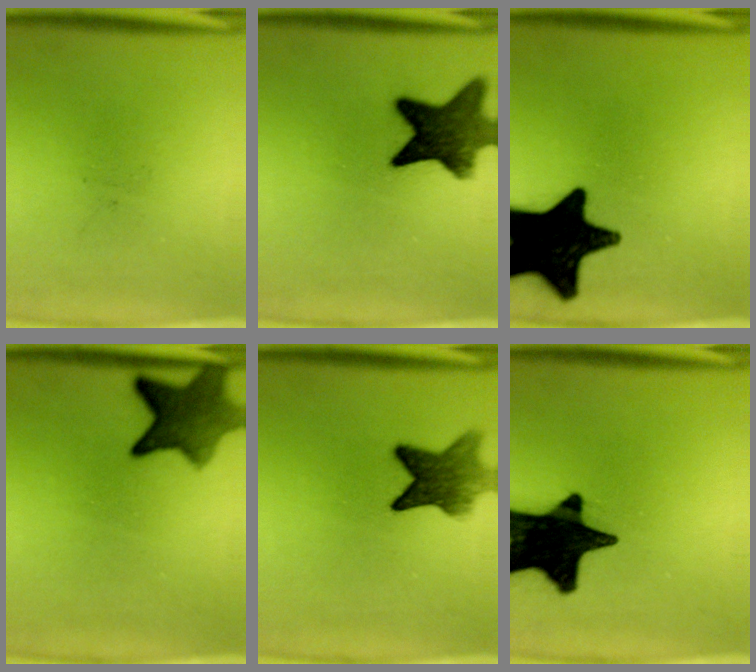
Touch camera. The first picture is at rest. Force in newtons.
{"total": 11.8}
{"total": 19.4}
{"total": 8.5}
{"total": 7.8}
{"total": 19.9}